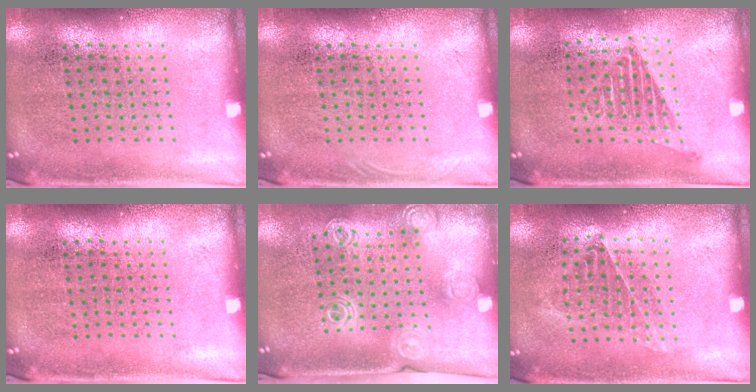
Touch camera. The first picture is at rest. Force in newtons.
{"total": 0.5, "press": 0.5, "slide": 0.2}
{"total": 1.2, "press": 1.0, "slide": 0.6}
{"total": 0.0}
{"total": 1.4, "press": 1.4, "slide": 0.4}
{"total": 0.9, "press": 0.8, "slide": 0.4}